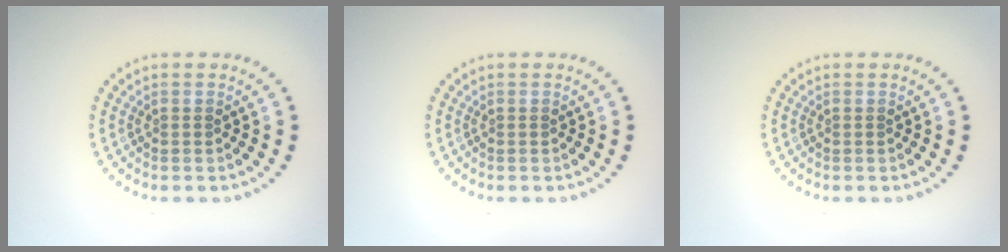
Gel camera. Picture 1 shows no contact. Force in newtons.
{"total": 0.0}
{"total": 0.0}